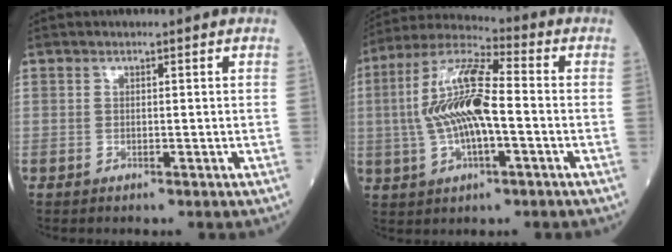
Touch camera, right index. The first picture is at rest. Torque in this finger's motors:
{"motor_torque": [1.37, 0.77, 0.38, 0.21]}